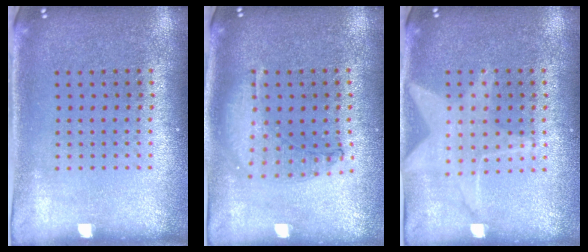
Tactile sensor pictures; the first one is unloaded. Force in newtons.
{"total": 0.9, "press": 0.9, "slide": 0.2}
{"total": 1.4, "press": 1.4, "slide": 0.2}